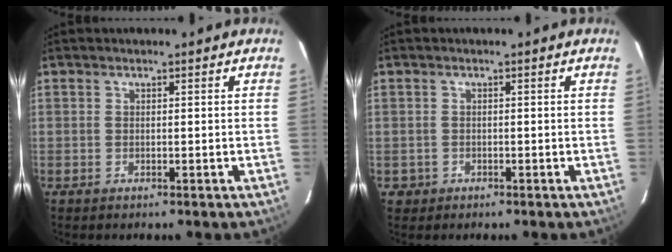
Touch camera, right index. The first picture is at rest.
{"total": 2.1, "force": [-0.6, 2.0, 0.1], "torque": [-0.006, 0.006, -0.006]}